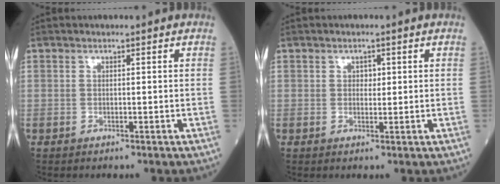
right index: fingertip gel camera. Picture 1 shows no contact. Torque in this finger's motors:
{"motor_torque": [-0.02, -0.02, -0.03, -0.01]}